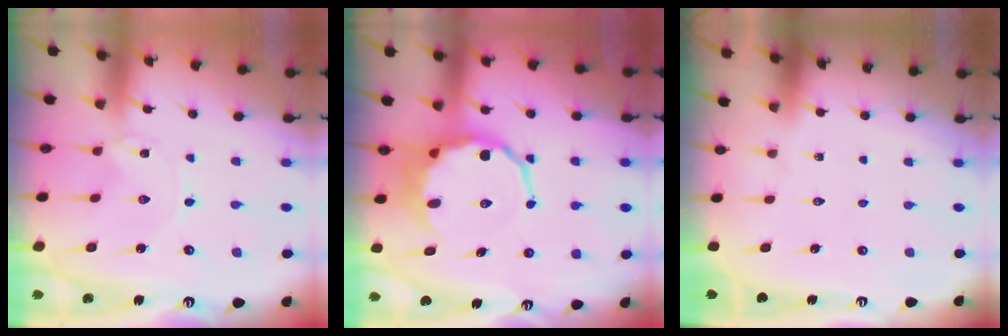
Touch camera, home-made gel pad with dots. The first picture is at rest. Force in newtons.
{"total": 8.7, "press": 8.4, "slide": 2.5}
{"total": 0.0}